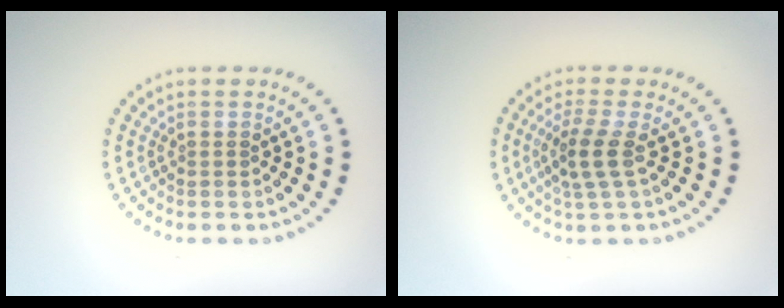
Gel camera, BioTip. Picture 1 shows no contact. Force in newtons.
{"total": 2.8, "press": 2.4, "slide": 1.4}